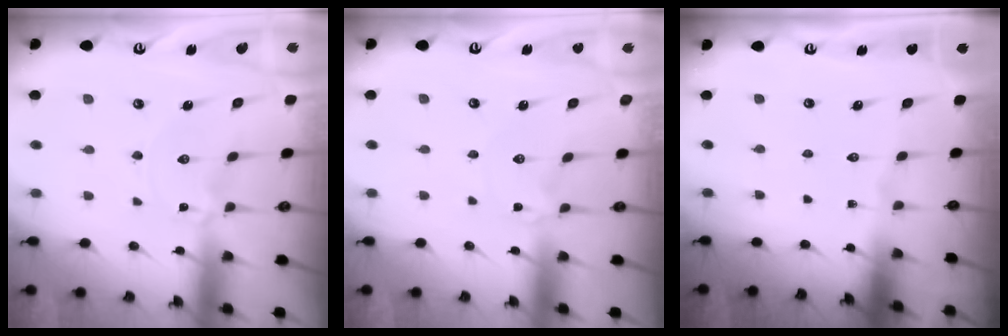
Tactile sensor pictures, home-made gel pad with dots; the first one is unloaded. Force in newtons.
{"total": 0.0}
{"total": 0.0}